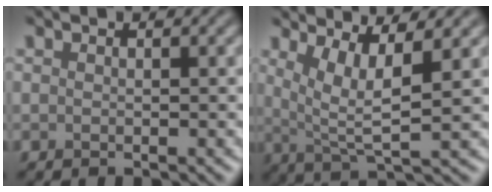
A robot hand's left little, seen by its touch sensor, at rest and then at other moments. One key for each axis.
{"total": 5.1, "fx": 1.8, "fy": 1.1, "fz": 4.6, "tx": -0.081, "ty": -0.007, "tz": 0.033}